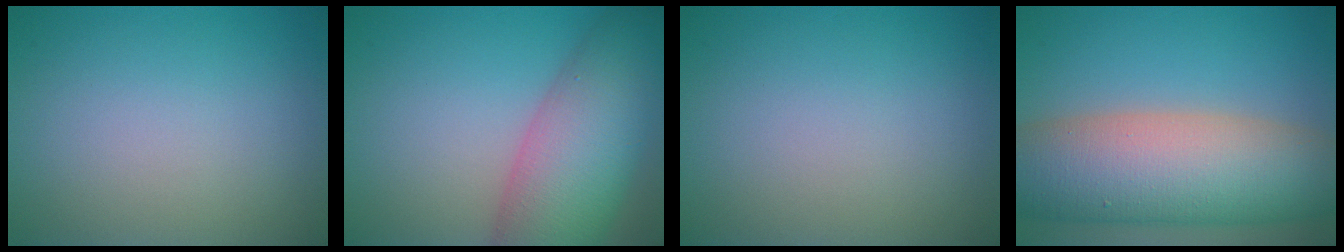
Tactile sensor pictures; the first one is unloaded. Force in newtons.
{"total": 10.1, "press": 10.1, "slide": 0.6}
{"total": 0.0}
{"total": 12.9, "press": 12.9, "slide": 0.5}